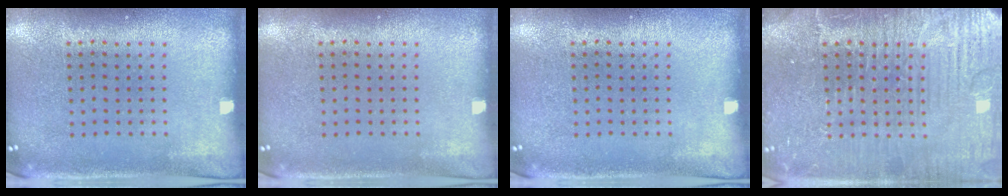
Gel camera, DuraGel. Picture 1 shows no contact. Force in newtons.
{"total": 0.0}
{"total": 0.0}
{"total": 7.3, "press": 7.2, "slide": 1.0}